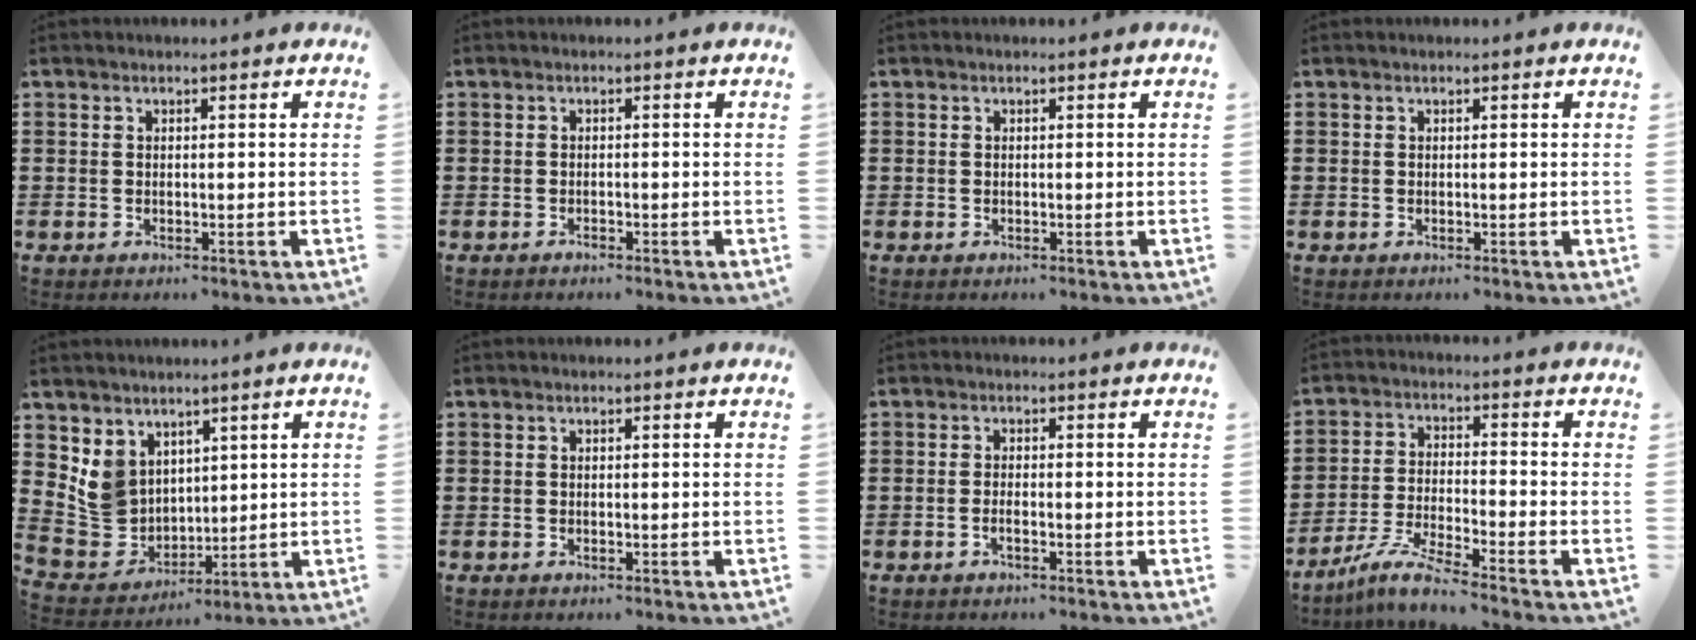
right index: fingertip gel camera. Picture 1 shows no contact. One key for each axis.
{"total": 0.7, "fx": -0.6, "fy": 0.1, "fz": 0.2, "tx": -0.007, "ty": -0.002, "tz": -0.012}
{"total": 0.0}
{"total": 0.0}
{"total": 7.4, "fx": 3.0, "fy": 6.4, "fz": 2.2, "tx": -0.083, "ty": 0.001, "tz": 0.061}
{"total": 0.0}
{"total": 1.1, "fx": -0.6, "fy": 0.0, "fz": 0.9, "tx": -0.020, "ty": -0.008, "tz": -0.008}
{"total": 6.0, "fx": -5.3, "fy": -0.3, "fz": 2.7, "tx": -0.072, "ty": -0.014, "tz": -0.108}